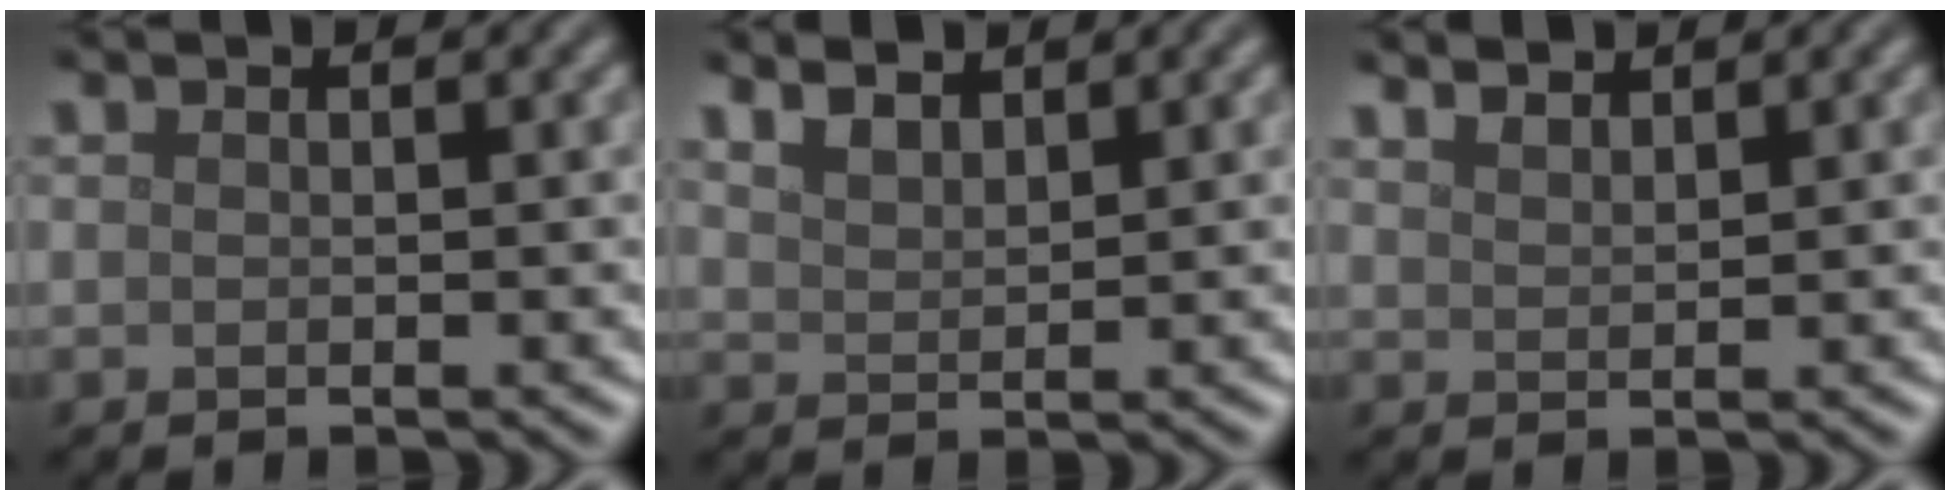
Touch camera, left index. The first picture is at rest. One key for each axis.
{"total": 3.1, "fx": 2.7, "fy": 1.0, "fz": 1.3, "tx": -0.022, "ty": 0.013, "tz": 0.035}
{"total": 2.4, "fx": 2.2, "fy": 0.6, "fz": 0.7, "tx": -0.009, "ty": 0.004, "tz": 0.030}